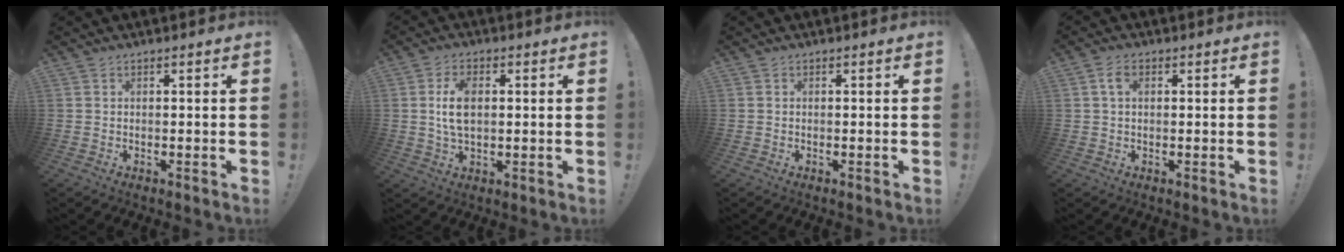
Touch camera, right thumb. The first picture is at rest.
{"total": 7.7, "force": [0.8, 4.5, 6.2], "torque": [-0.112, 0.002, 0.012]}
{"total": 0.0}
{"total": 3.5, "force": [1.1, 2.1, 2.6], "torque": [-0.045, 0.004, 0.018]}